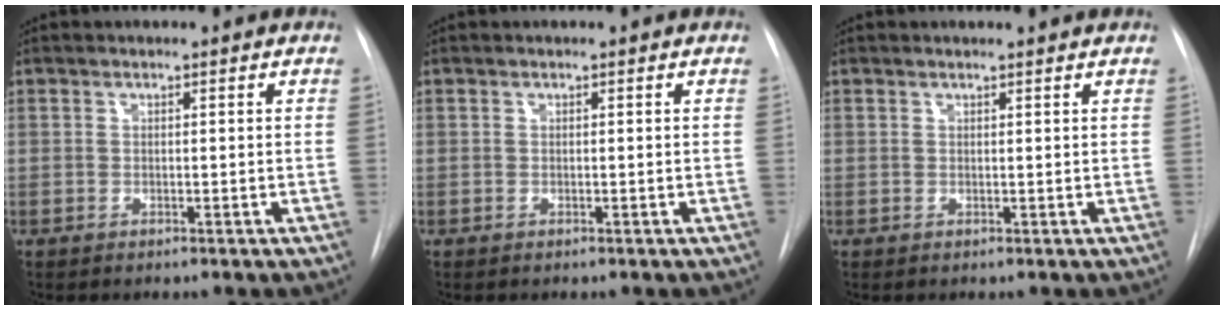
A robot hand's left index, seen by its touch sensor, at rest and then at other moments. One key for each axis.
{"total": 0.0}
{"total": 1.6, "fx": 1.5, "fy": -0.2, "fz": 0.3, "tx": -0.009, "ty": 0.005, "tz": 0.021}